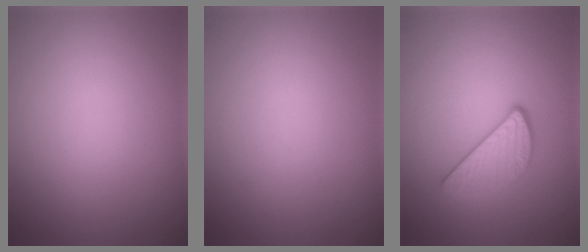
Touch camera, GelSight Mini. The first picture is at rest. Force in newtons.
{"total": 0.0}
{"total": 3.0, "press": 2.5, "slide": 1.6}